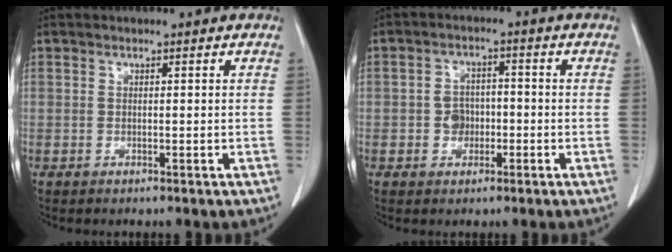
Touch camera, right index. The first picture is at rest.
{"total": 3.6, "force": [-1.0, 2.8, 2.0], "torque": [-0.030, 0.014, -0.015]}